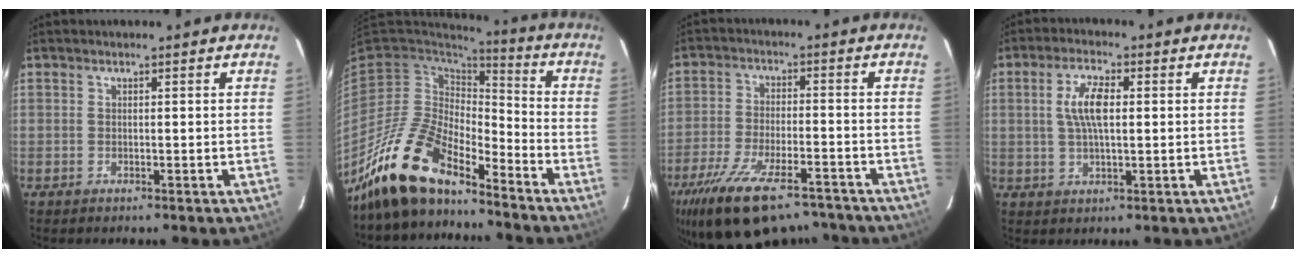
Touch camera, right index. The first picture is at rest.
{"total": 16.3, "force": [-13.7, 4.9, 7.4], "torque": [-0.152, -0.014, -0.260]}
{"total": 21.3, "force": [-15.9, 8.0, 11.7], "torque": [-0.235, -0.036, -0.244]}
{"total": 6.3, "force": [1.0, 2.3, 5.8], "torque": [-0.112, 0.007, 0.020]}